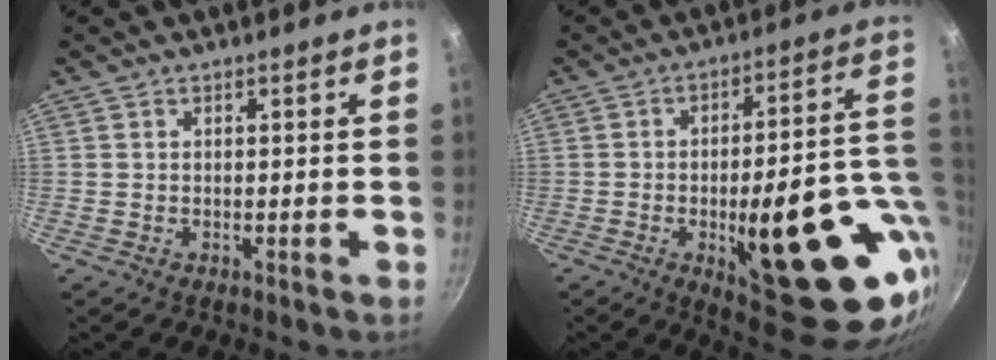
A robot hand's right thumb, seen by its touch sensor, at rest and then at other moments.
{"total": 27.7, "force": [-6.3, 8.5, 25.6], "torque": [-0.283, 0.011, -0.070]}